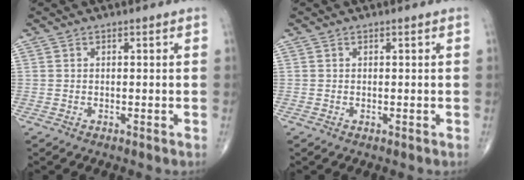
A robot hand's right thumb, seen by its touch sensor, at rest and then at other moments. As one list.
[{"total": 0.0}]